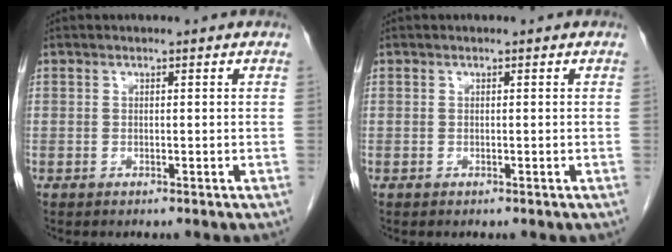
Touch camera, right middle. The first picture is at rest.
{"total": 0.0}